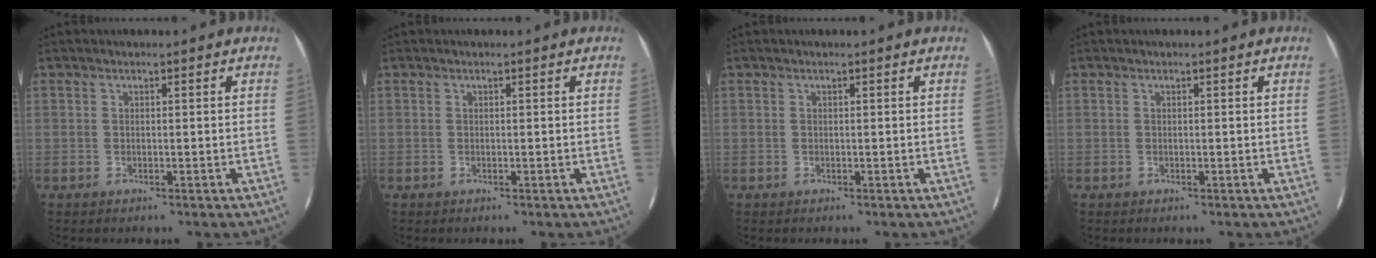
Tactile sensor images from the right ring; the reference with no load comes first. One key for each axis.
{"total": 0.0}
{"total": 0.0}
{"total": 0.0}